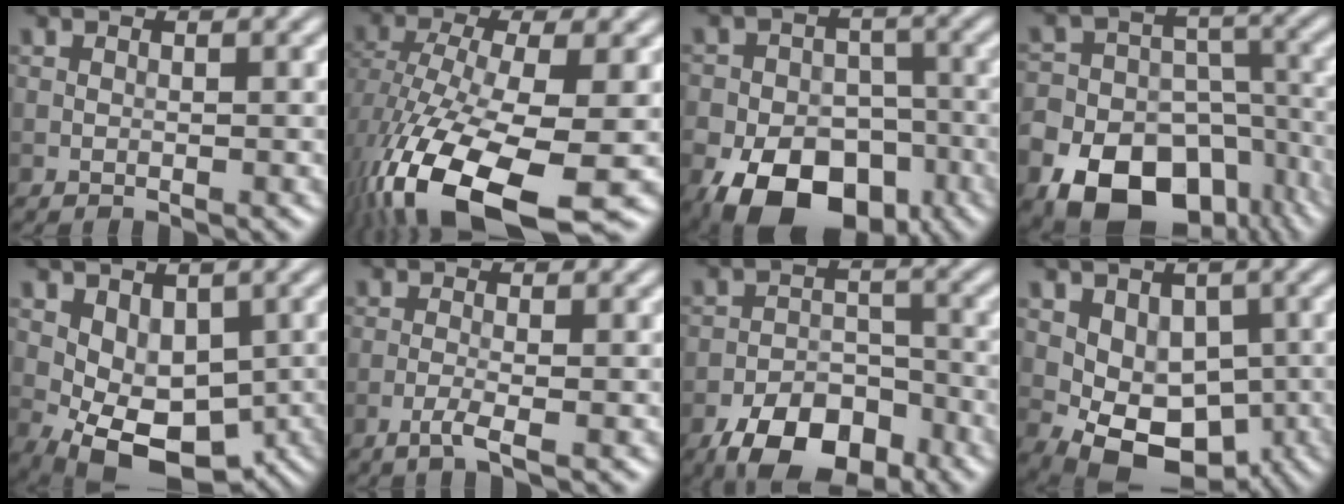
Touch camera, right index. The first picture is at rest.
{"total": 15.5, "force": [-7.2, 5.5, 12.5], "torque": [-0.253, -0.028, -0.114]}
{"total": 13.9, "force": [-7.7, 9.4, 6.8], "torque": [-0.099, -0.044, -0.131]}
{"total": 18.3, "force": [-10.3, 13.5, 6.9], "torque": [-0.127, -0.062, -0.176]}
{"total": 7.6, "force": [-1.3, 4.9, 5.7], "torque": [-0.089, -0.016, -0.009]}
{"total": 2.0, "force": [-1.0, 0.3, 1.6], "torque": [-0.031, 0.002, -0.029]}
{"total": 7.3, "force": [-4.8, 3.8, 4.0], "torque": [-0.060, -0.001, -0.083]}
{"total": 7.4, "force": [-1.4, 5.4, 4.9], "torque": [-0.064, -0.005, -0.019]}